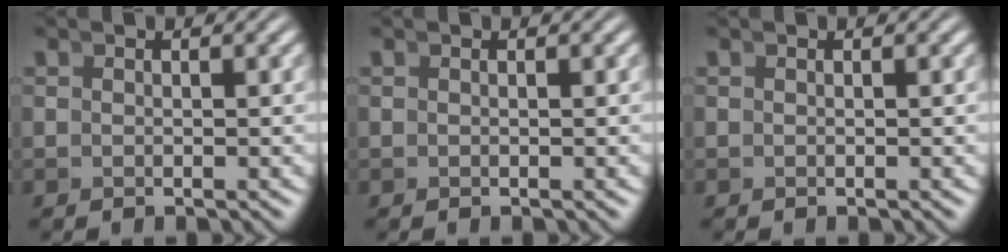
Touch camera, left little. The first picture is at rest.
{"total": 0.0}
{"total": 0.0}